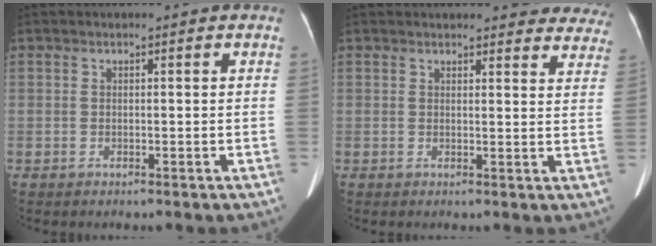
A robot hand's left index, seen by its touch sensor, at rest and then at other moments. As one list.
[{"total": 18.0, "force": [16.8, 4.7, 4.7], "torque": [-0.035, -0.022, 0.173]}]